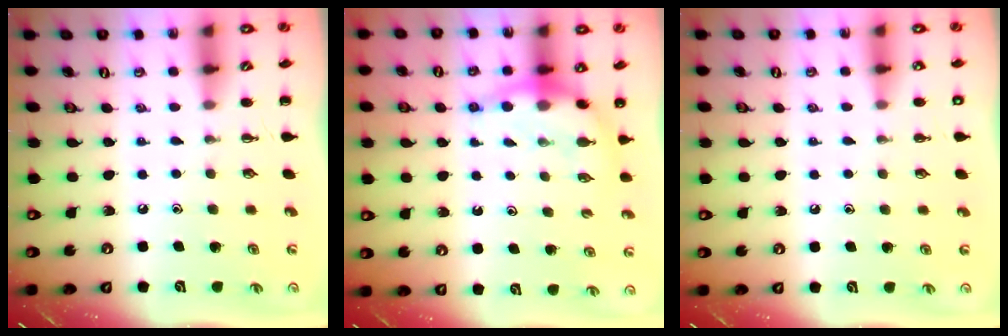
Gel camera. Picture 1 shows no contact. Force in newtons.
{"total": 7.1, "press": 7.1, "slide": 0.7}
{"total": 1.9, "press": 1.9, "slide": 0.2}